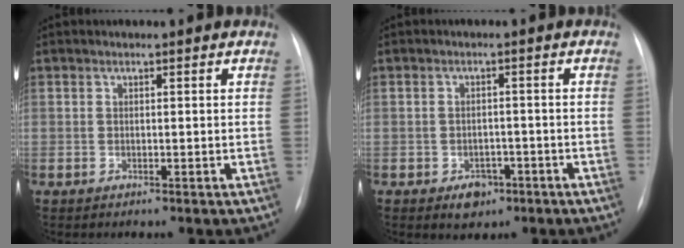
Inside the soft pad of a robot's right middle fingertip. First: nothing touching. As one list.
[{"total": 3.4, "force": [-1.9, 2.4, 1.4], "torque": [-0.013, 0.005, -0.020]}]